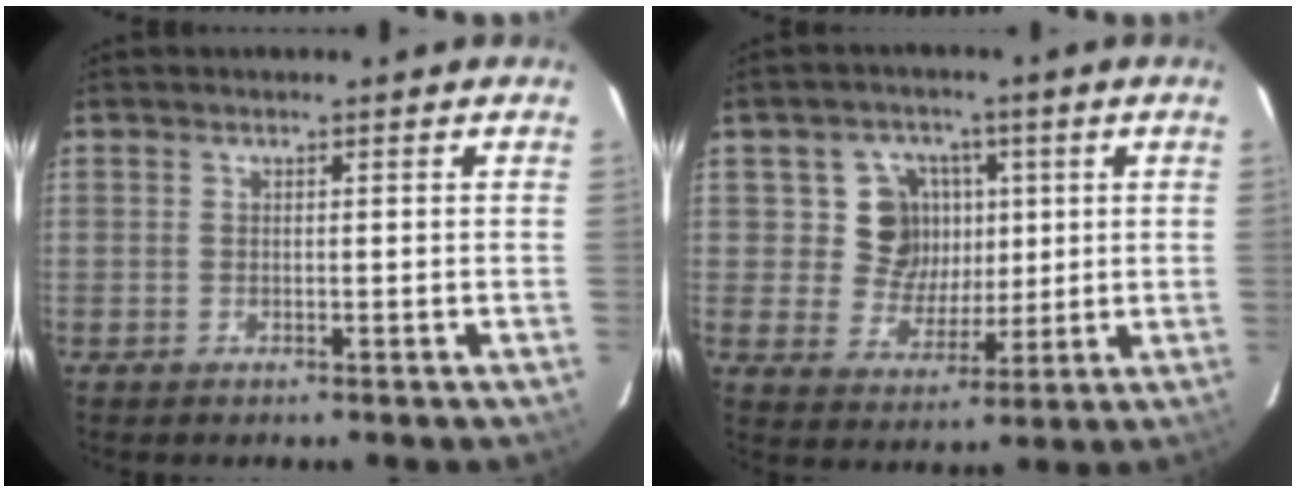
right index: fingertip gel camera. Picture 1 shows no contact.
{"total": 8.9, "force": [2.1, 8.4, 2.0], "torque": [-0.047, 0.004, 0.035]}